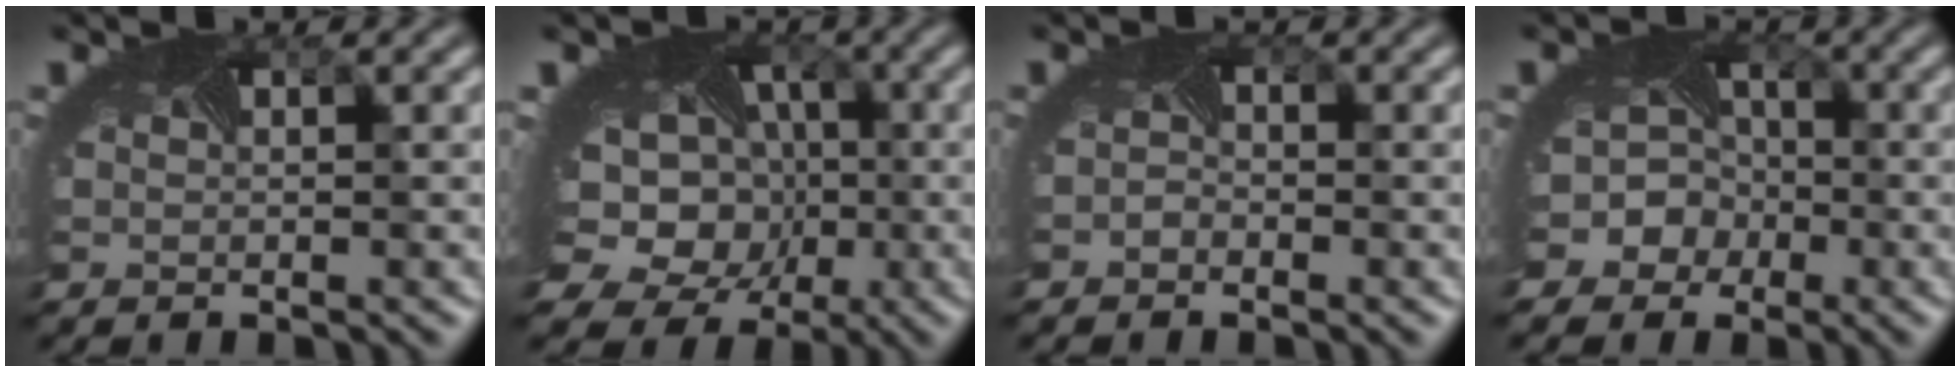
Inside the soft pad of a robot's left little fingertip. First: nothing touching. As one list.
[{"total": 13.2, "force": [-1.3, 11.2, 6.8], "torque": [-0.127, -0.011, -0.043]}, {"total": 0.9, "force": [-0.8, 0.4, 0.0], "torque": [-0.007, -0.005, -0.018]}, {"total": 7.7, "force": [-2.8, 6.9, 2.2], "torque": [-0.035, 0.003, -0.072]}]